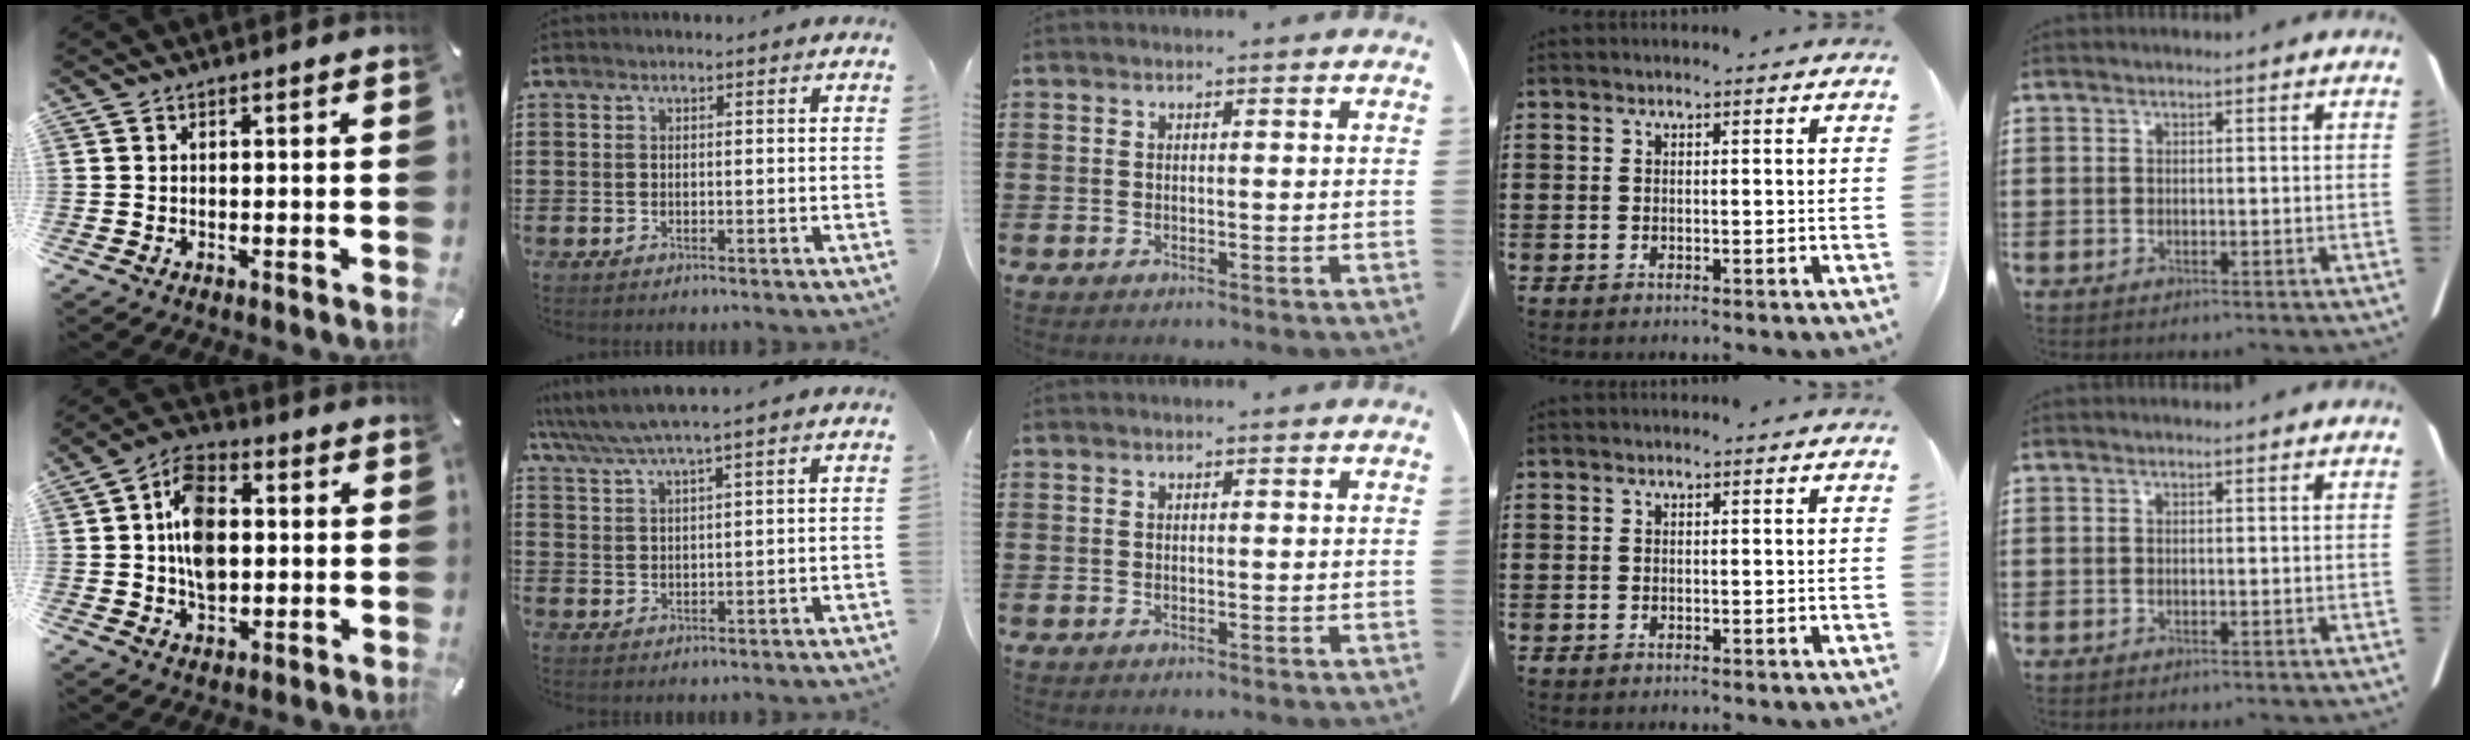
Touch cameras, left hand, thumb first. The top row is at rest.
{"thumb": {"total": 11.0, "force": [0.5, 7.8, 7.8], "torque": [-0.141, 0.007, 0.009]}, "index": {"total": 4.7, "force": [3.9, -0.1, 2.5], "torque": [-0.061, -0.011, 0.068]}}